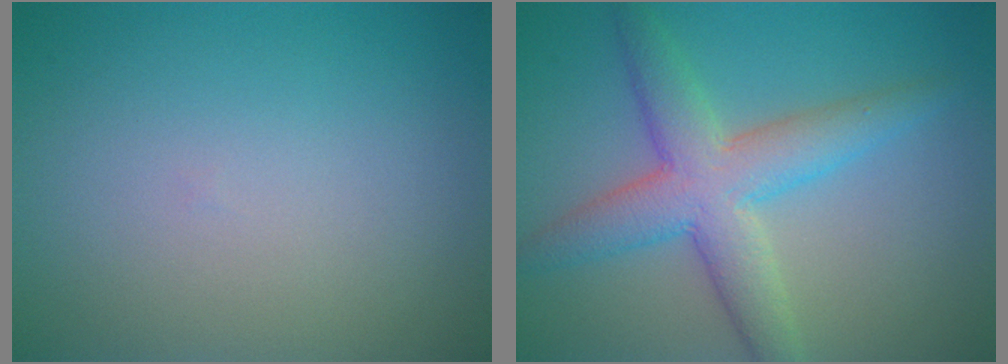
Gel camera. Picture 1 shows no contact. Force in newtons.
{"total": 5.9, "press": 5.9, "slide": 0.1}